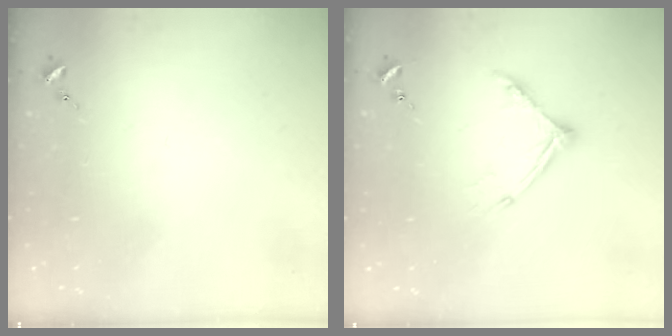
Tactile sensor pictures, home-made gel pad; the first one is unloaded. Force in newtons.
{"total": 10.5, "press": 10.5, "slide": 1.0}